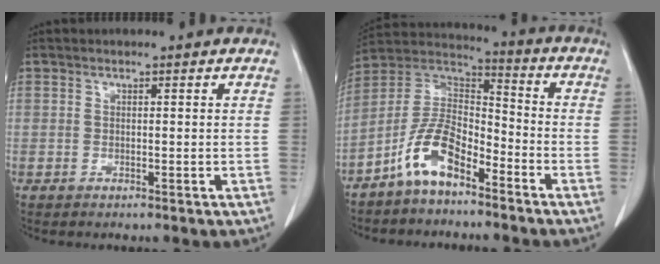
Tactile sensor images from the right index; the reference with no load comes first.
{"total": 10.1, "force": [-6.3, 3.8, 6.9], "torque": [-0.150, 0.020, -0.124]}